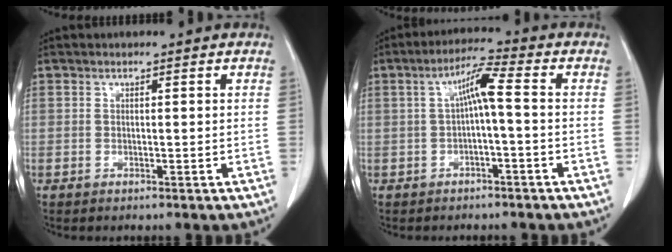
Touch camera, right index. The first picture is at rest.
{"total": 5.4, "force": [0.2, 0.4, 5.4], "torque": [-0.097, 0.022, 0.004]}